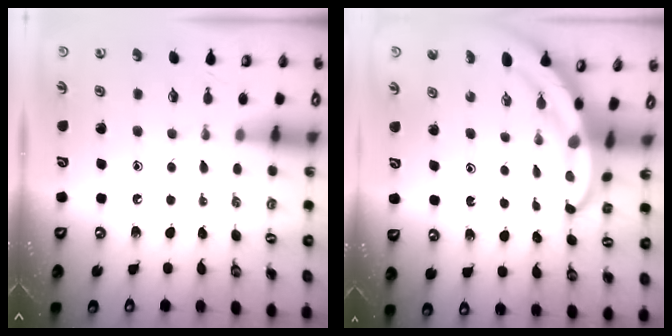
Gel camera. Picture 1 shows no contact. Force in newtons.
{"total": 5.4, "press": 5.4, "slide": 0.5}